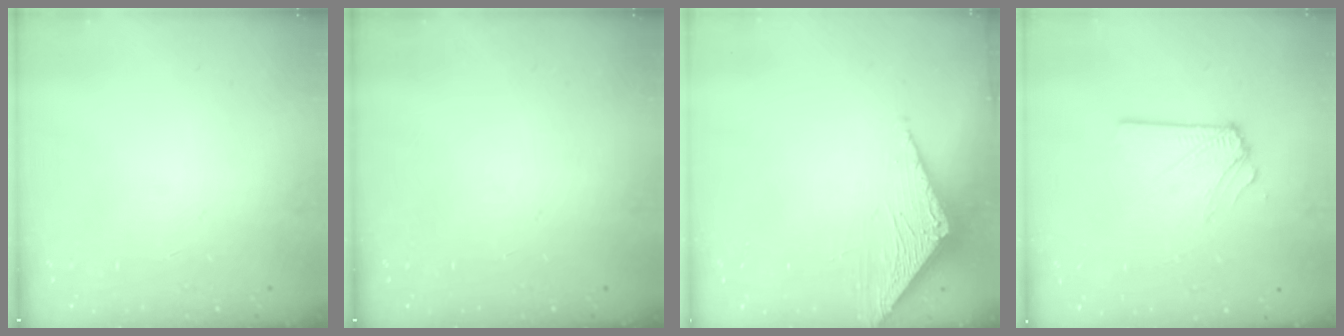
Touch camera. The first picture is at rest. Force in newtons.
{"total": 0.0}
{"total": 3.3, "press": 3.3, "slide": 0.2}
{"total": 2.9, "press": 2.8, "slide": 0.5}